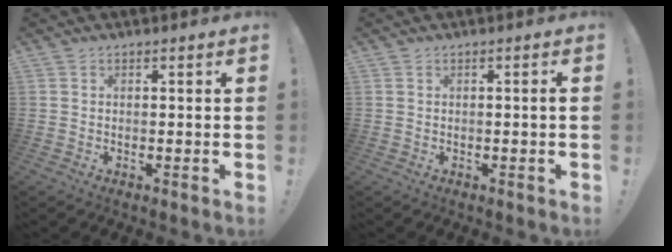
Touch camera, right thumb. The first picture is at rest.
{"total": 1.2, "force": [-0.1, -0.3, 1.2], "torque": [-0.021, 0.001, -0.004]}